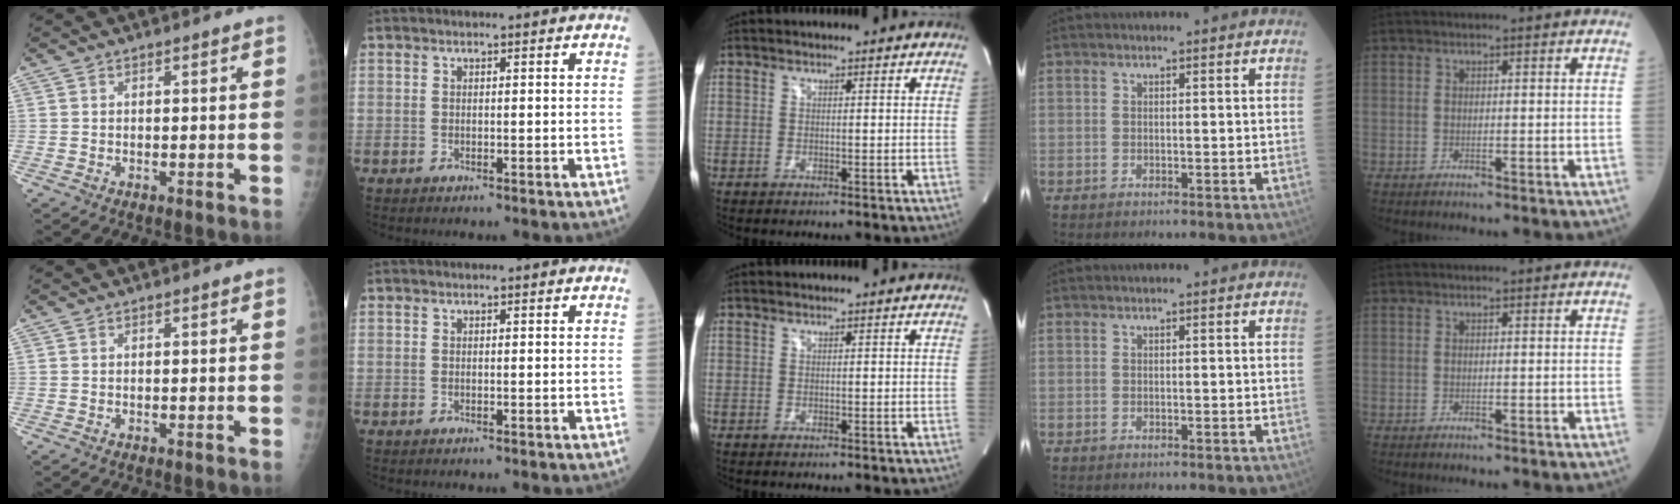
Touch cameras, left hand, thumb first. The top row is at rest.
{}